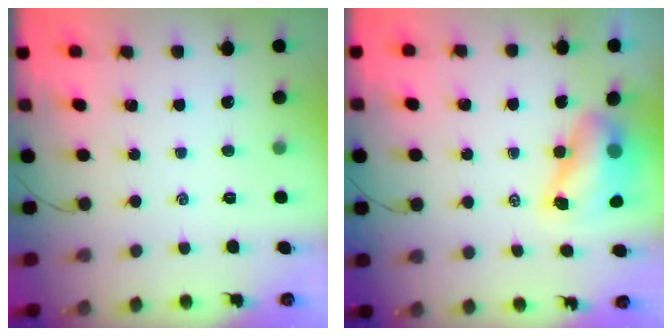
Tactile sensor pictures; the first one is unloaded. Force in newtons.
{"total": 8.0, "press": 7.9, "slide": 1.4}